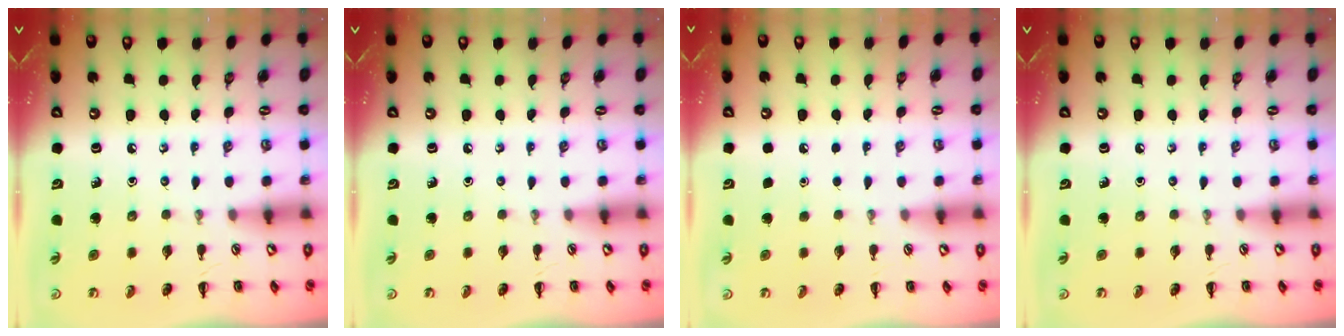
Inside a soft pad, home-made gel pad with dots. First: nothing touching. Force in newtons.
{"total": 0.0}
{"total": 1.8, "press": 1.7, "slide": 0.1}
{"total": 0.0}